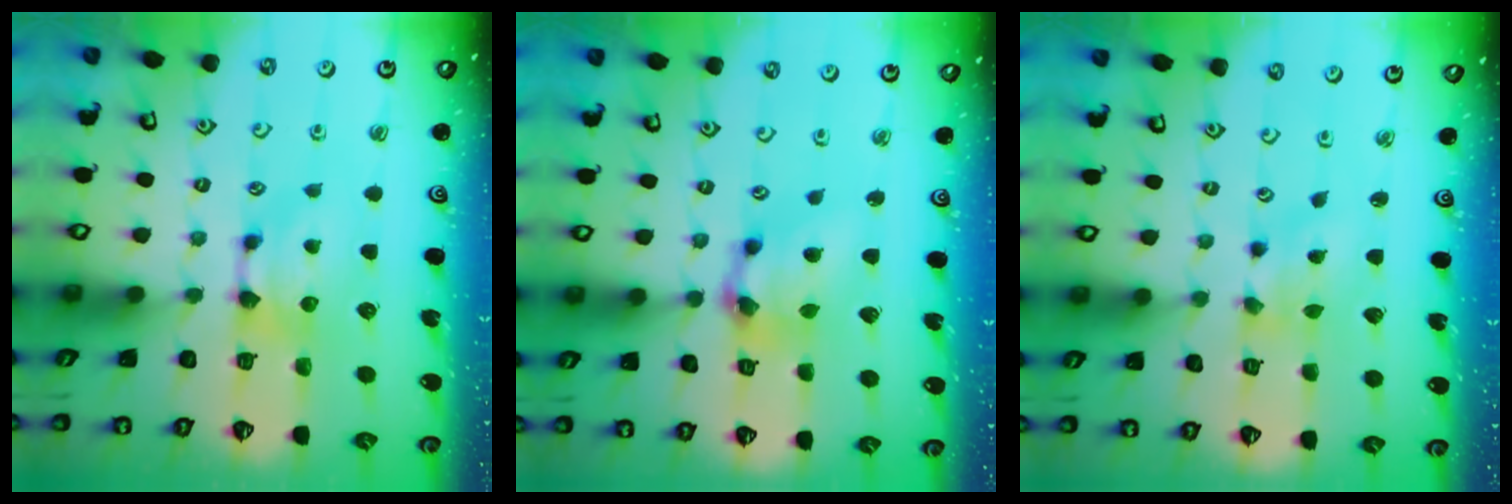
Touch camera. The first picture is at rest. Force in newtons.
{"total": 6.2, "press": 5.8, "slide": 2.0}
{"total": 1.2, "press": 0.3, "slide": 1.2}